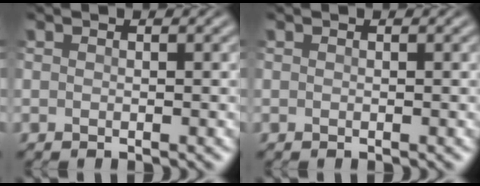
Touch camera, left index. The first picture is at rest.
{"total": 0.0}